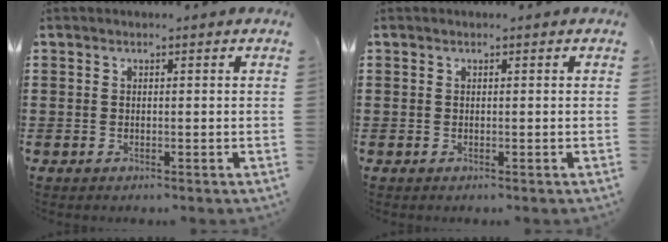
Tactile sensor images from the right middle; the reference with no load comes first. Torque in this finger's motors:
{"motor_torque": [0.00, 0.00, 0.00, 0.00]}